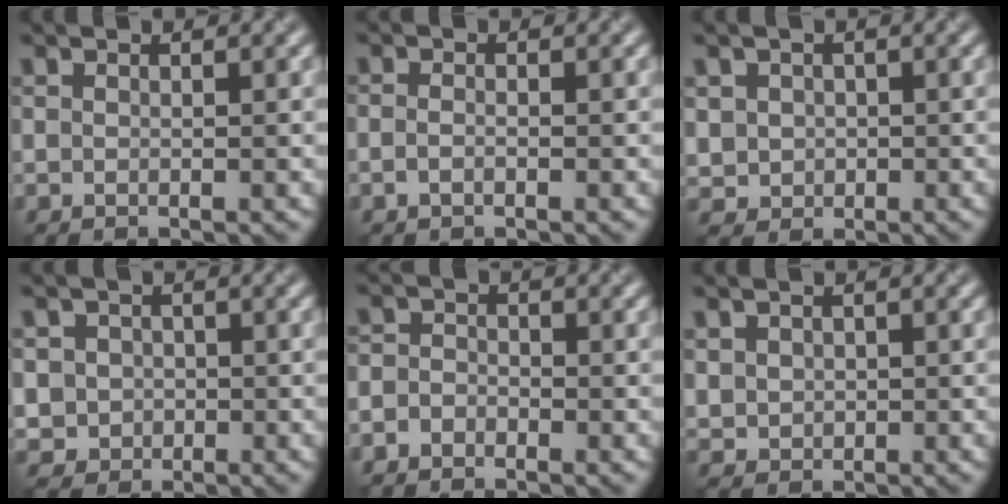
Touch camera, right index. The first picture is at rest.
{"total": 0.9, "force": [-0.4, 0.5, 0.7], "torque": [-0.016, -0.002, -0.012]}
{"total": 2.0, "force": [0.1, 1.9, 0.5], "torque": [-0.003, -0.004, 0.010]}
{"total": 2.5, "force": [-0.2, 2.5, 0.5], "torque": [0.009, -0.001, -0.006]}
{"total": 1.7, "force": [-1.0, 1.3, 0.5], "torque": [0.004, 0.005, -0.026]}
{"total": 1.6, "force": [0.3, 1.5, 0.4], "torque": [-0.008, -0.006, 0.011]}